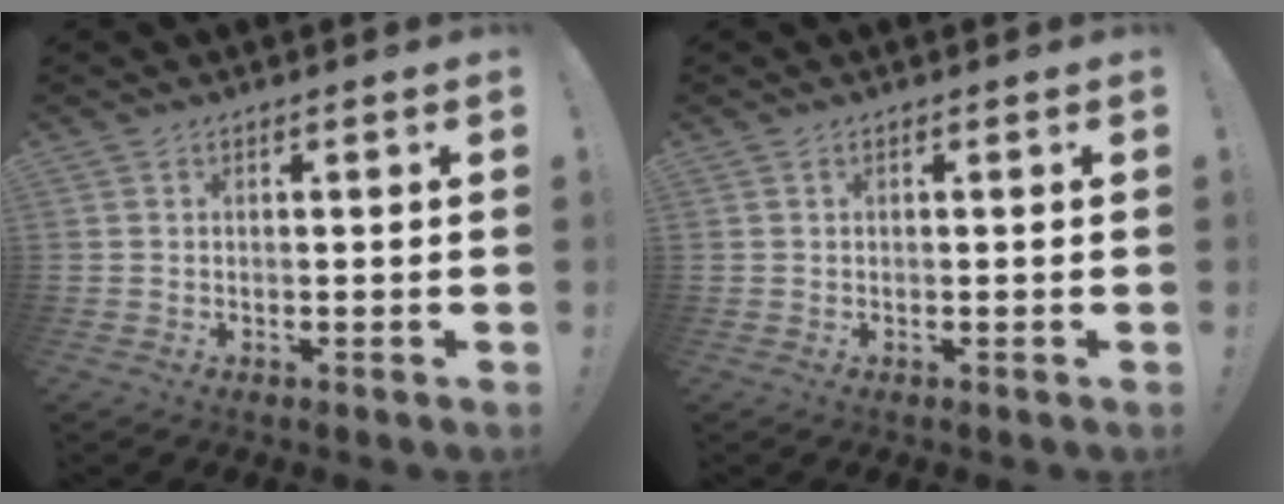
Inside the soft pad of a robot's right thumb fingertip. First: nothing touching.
{"total": 0.0}